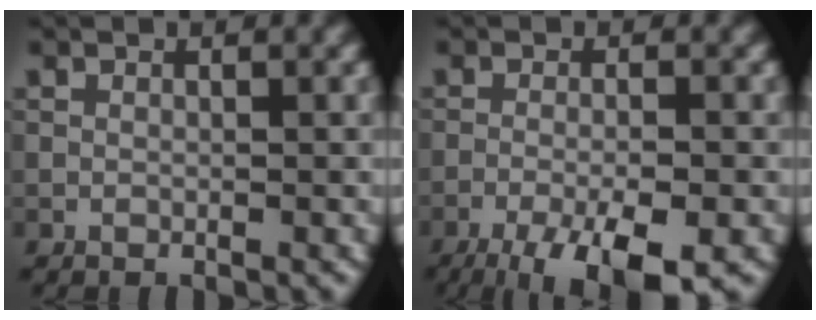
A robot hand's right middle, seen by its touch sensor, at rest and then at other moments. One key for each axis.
{"total": 8.2, "fx": -5.0, "fy": 2.1, "fz": 6.1, "tx": -0.097, "ty": -0.022, "tz": -0.083}